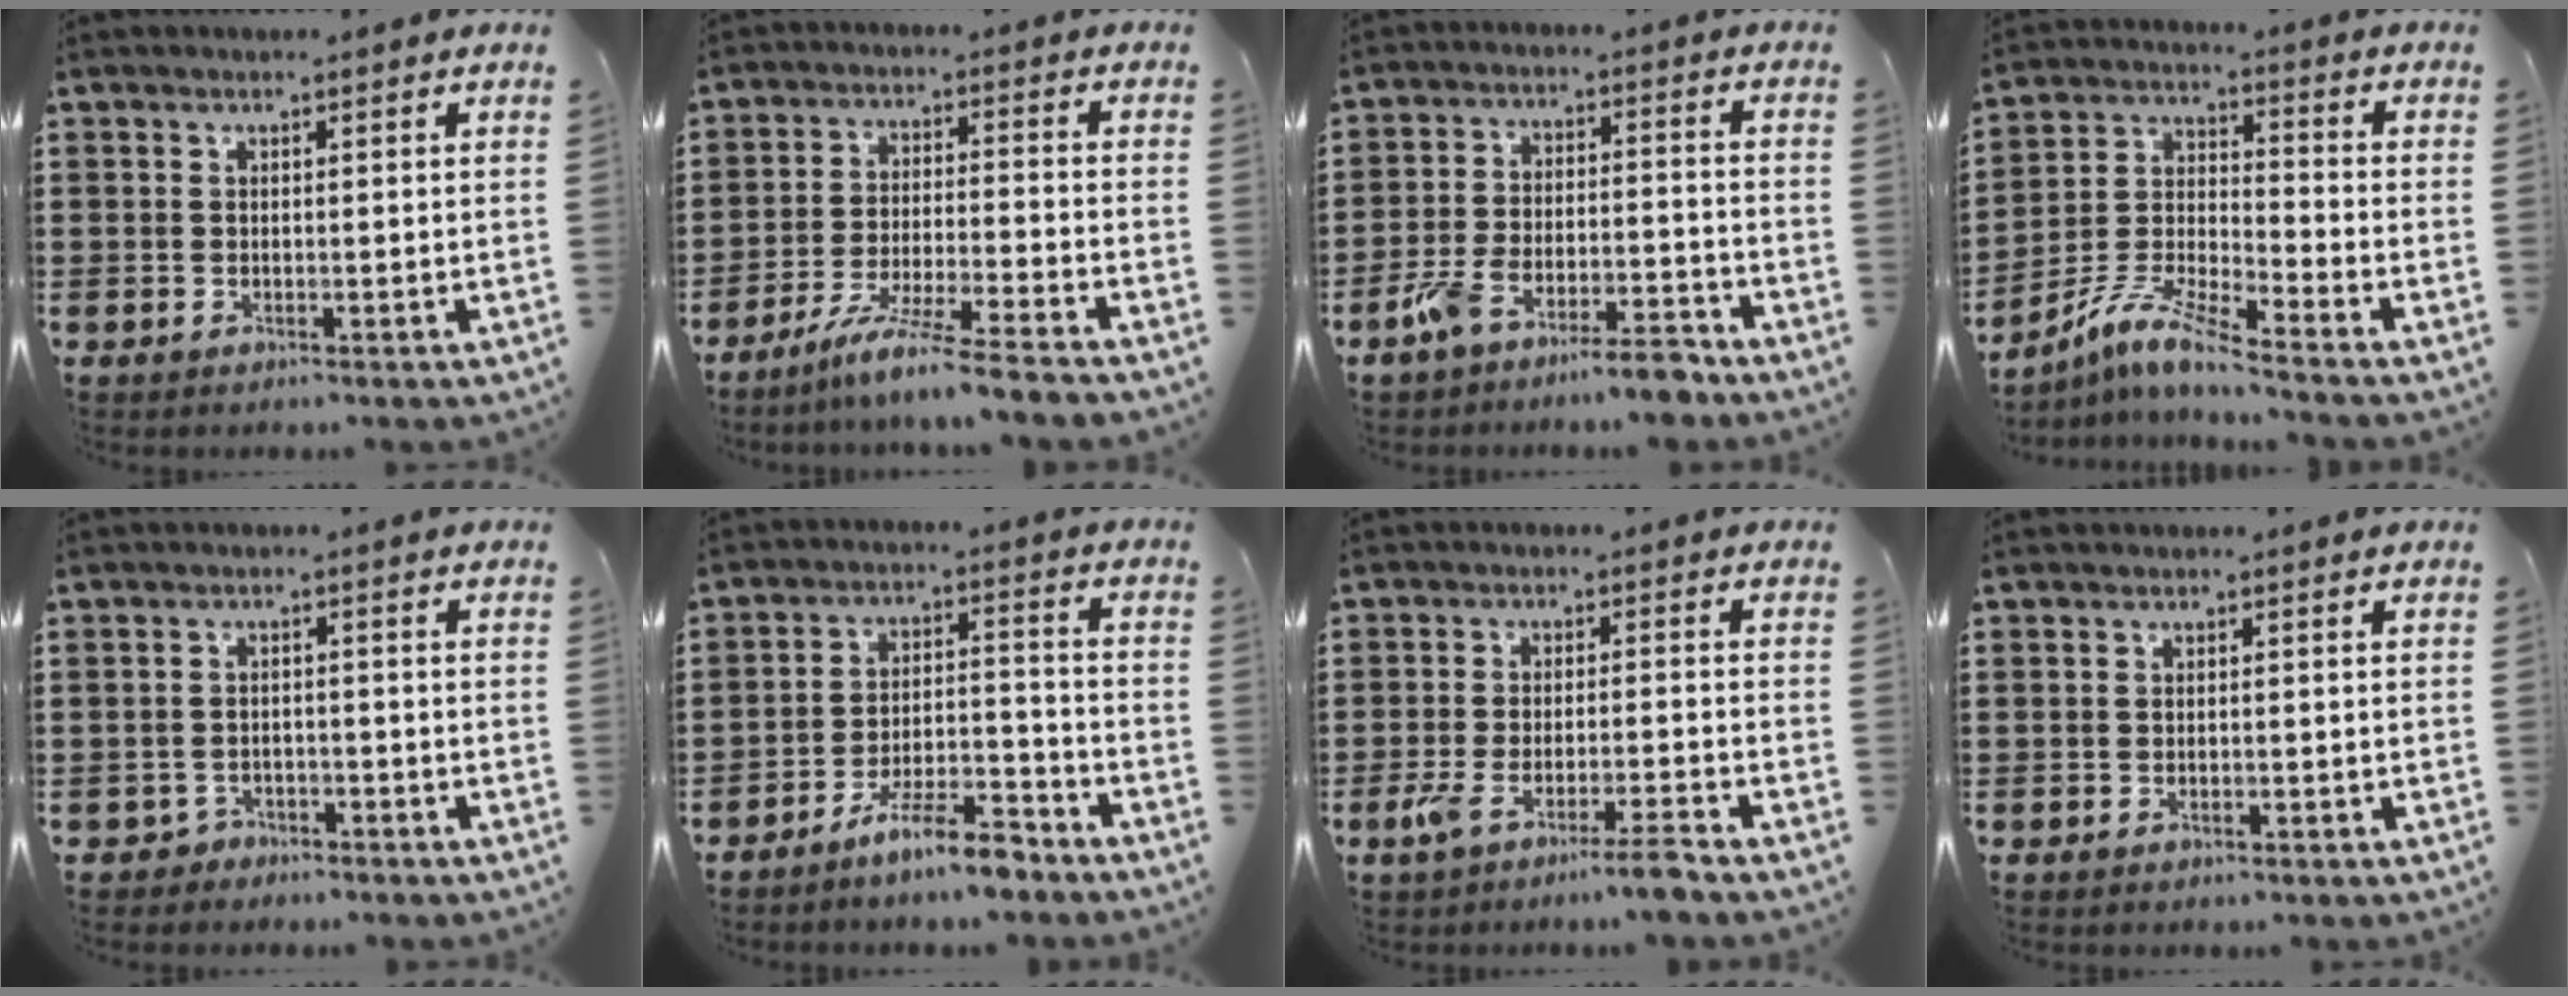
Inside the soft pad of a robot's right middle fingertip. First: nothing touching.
{"total": 7.7, "force": [-6.7, -0.8, 3.6], "torque": [-0.070, -0.015, -0.130]}
{"total": 7.9, "force": [-7.0, 0.8, 3.6], "torque": [-0.074, 0.005, -0.134]}
{"total": 8.5, "force": [-7.4, 0.3, 4.2], "torque": [-0.096, -0.002, -0.150]}
{"total": 2.1, "force": [-1.9, 0.8, -0.2], "torque": [-0.006, 0.003, -0.044]}
{"total": 8.3, "force": [-7.2, 1.1, 4.0], "torque": [-0.068, 0.015, -0.134]}
{"total": 5.2, "force": [-4.1, -0.2, 3.2], "torque": [-0.058, -0.013, -0.074]}
{"total": 0.6, "force": [-0.5, 0.2, 0.2], "torque": [-0.006, -0.001, -0.011]}